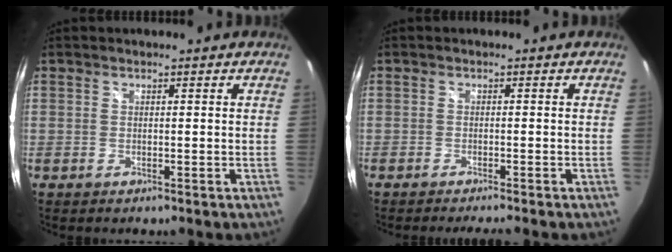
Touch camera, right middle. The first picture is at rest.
{"total": 3.2, "force": [-2.9, -0.2, 1.3], "torque": [-0.027, -0.014, -0.048]}